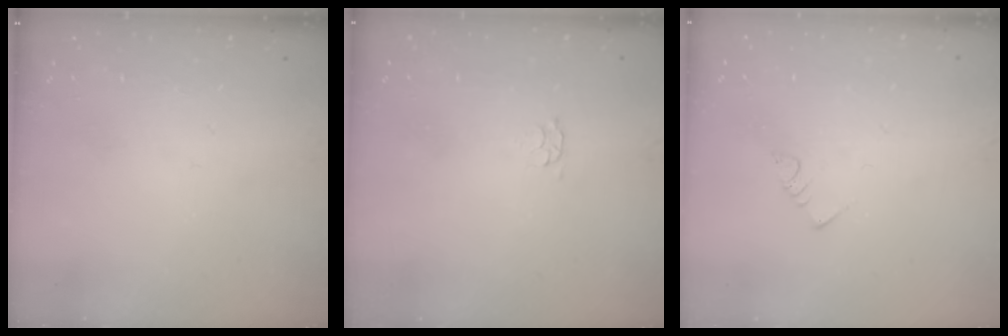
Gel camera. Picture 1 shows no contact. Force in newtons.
{"total": 2.8, "press": 2.7, "slide": 0.5}
{"total": 3.0, "press": 3.0, "slide": 0.2}